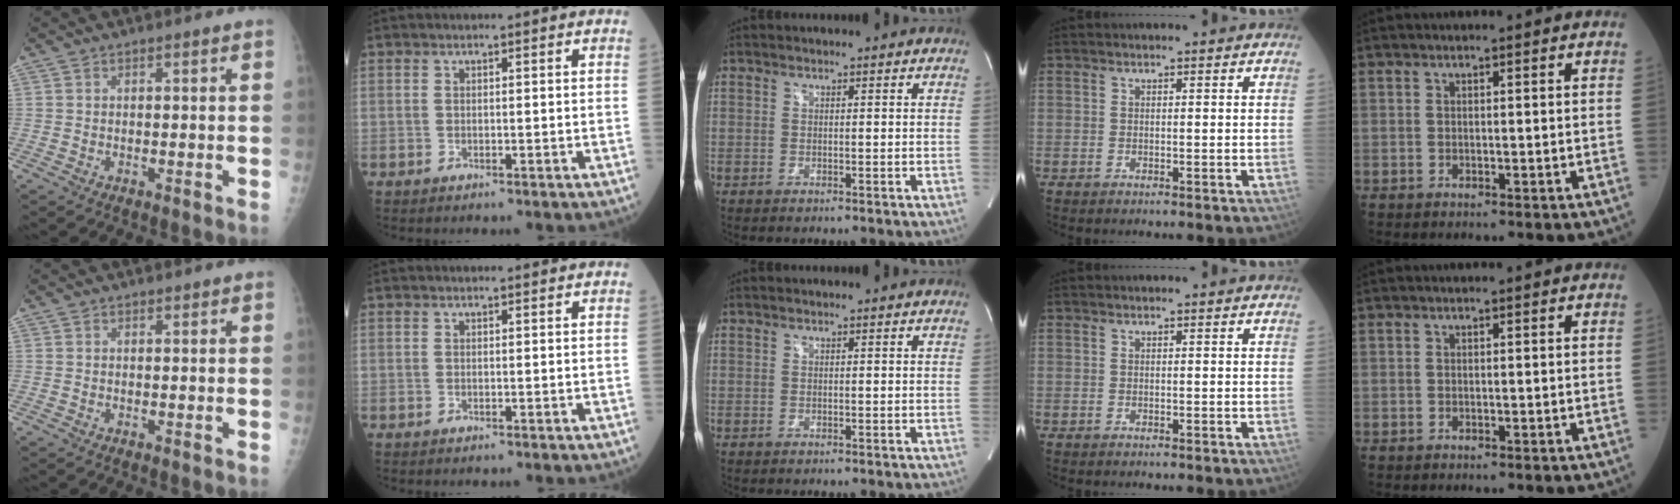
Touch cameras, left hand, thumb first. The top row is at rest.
{"index": {"total": 0.6, "force": [0.6, 0.3, -0.1], "torque": [0.000, 0.003, 0.008]}}